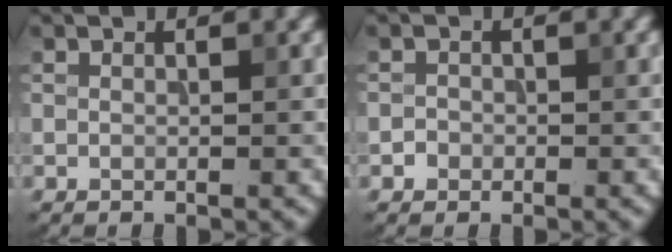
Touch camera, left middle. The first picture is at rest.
{"total": 0.8, "force": [-0.4, 0.8, 0.0], "torque": [0.006, -0.001, -0.007]}